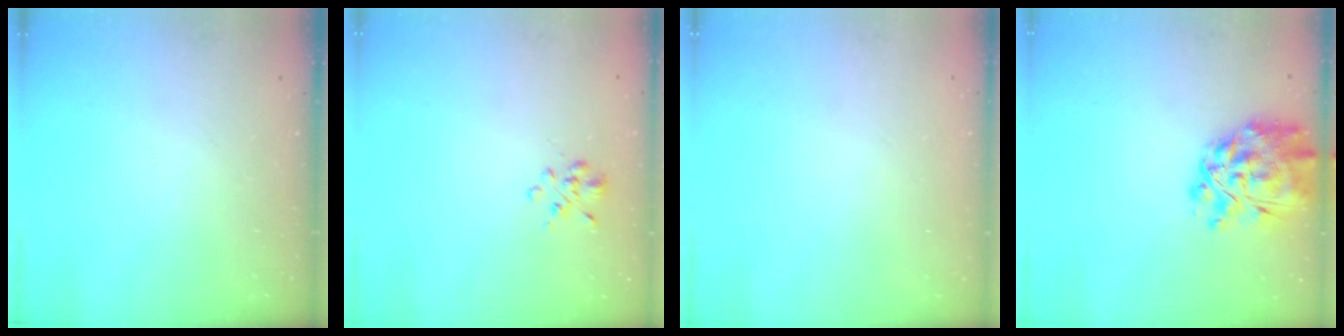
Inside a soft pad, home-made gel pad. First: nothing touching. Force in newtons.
{"total": 1.9, "press": 1.7, "slide": 0.8}
{"total": 1.8, "press": 1.8, "slide": 0.2}
{"total": 12.8, "press": 12.1, "slide": 4.2}